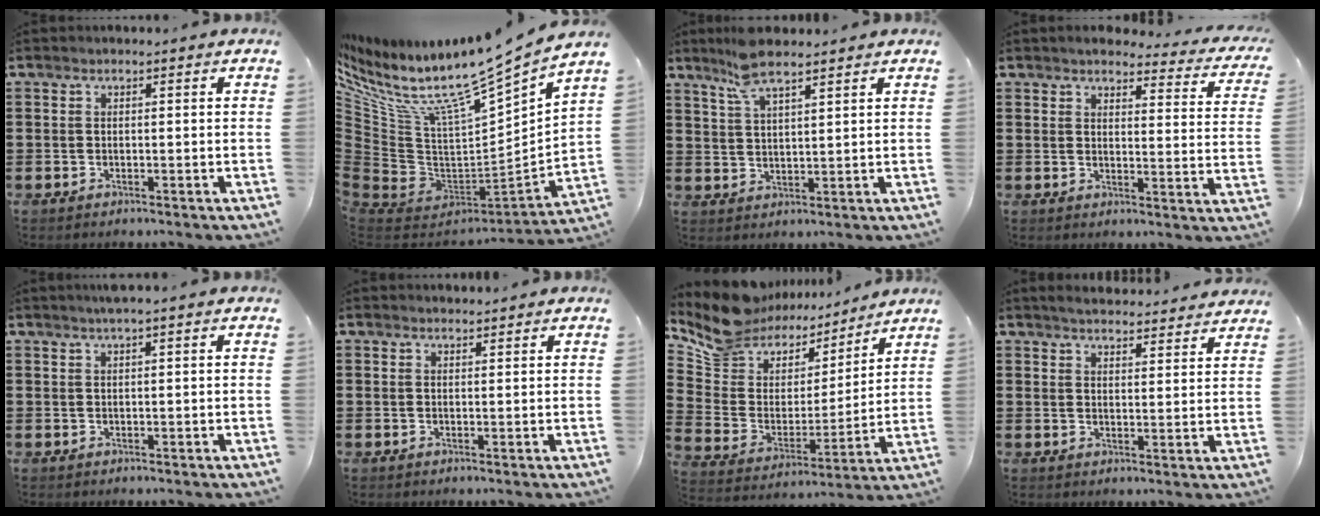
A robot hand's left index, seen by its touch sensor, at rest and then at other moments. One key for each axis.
{"total": 11.5, "fx": 9.0, "fy": 2.3, "fz": 6.8, "tx": -0.140, "ty": -0.077, "tz": 0.142}
{"total": 6.3, "fx": 5.0, "fy": 1.3, "fz": 3.6, "tx": -0.084, "ty": -0.003, "tz": 0.091}
{"total": 3.6, "fx": 3.4, "fy": 0.4, "fz": 1.1, "tx": -0.031, "ty": -0.023, "tz": 0.055}
{"total": 1.3, "fx": 0.7, "fy": -0.1, "fz": 1.0, "tx": -0.018, "ty": 0.000, "tz": 0.013}
{"total": 0.8, "fx": 0.8, "fy": 0.2, "fz": 0.1, "tx": -0.003, "ty": 0.001, "tz": 0.016}
{"total": 9.7, "fx": 8.3, "fy": 4.9, "fz": 1.1, "tx": -0.080, "ty": -0.057, "tz": 0.153}
{"total": 3.5, "fx": 3.5, "fy": 0.0, "fz": 0.4, "tx": -0.018, "ty": -0.013, "tz": 0.063}